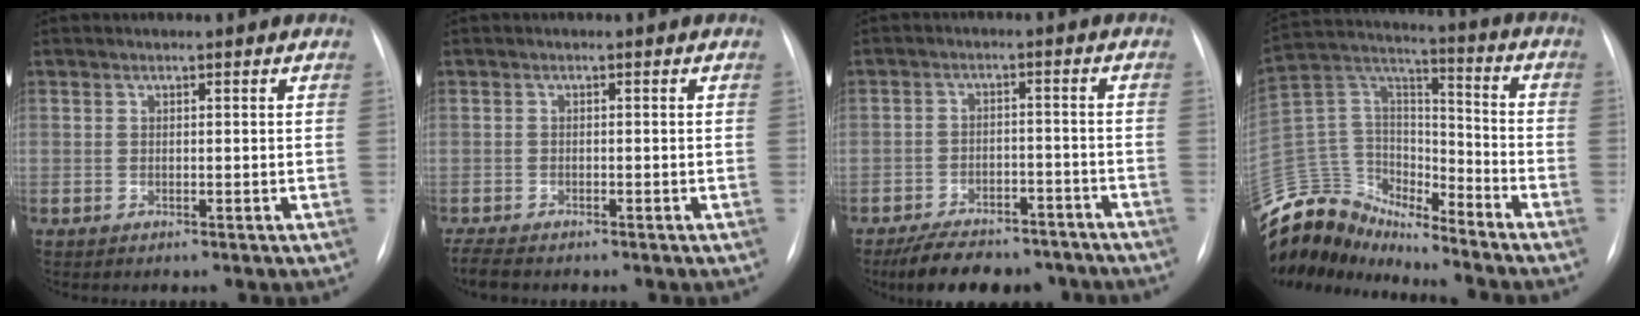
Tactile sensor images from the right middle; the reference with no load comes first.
{"total": 3.4, "force": [-2.9, 1.0, 1.5], "torque": [-0.033, -0.010, -0.048]}
{"total": 12.5, "force": [-10.3, 5.4, 4.6], "torque": [-0.067, 0.008, -0.145]}
{"total": 15.3, "force": [-14.4, 4.8, 1.8], "torque": [-0.040, 0.074, -0.265]}